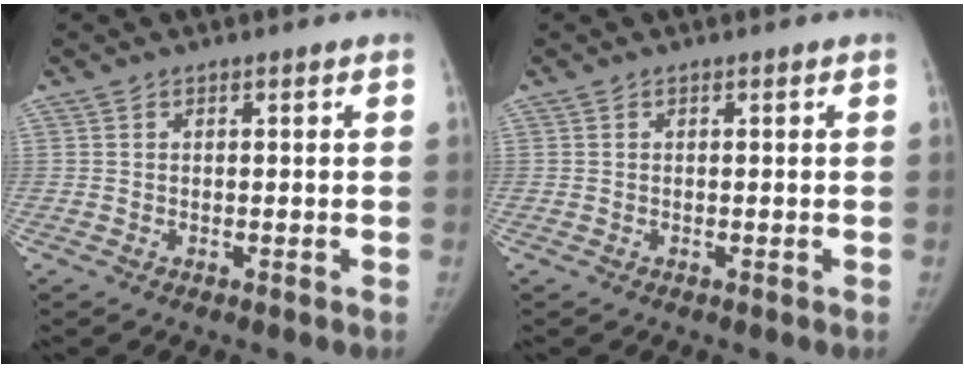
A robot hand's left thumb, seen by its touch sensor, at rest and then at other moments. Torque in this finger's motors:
{"motor_torque": [0.00, 0.00, 0.19, -0.29, 0.00]}